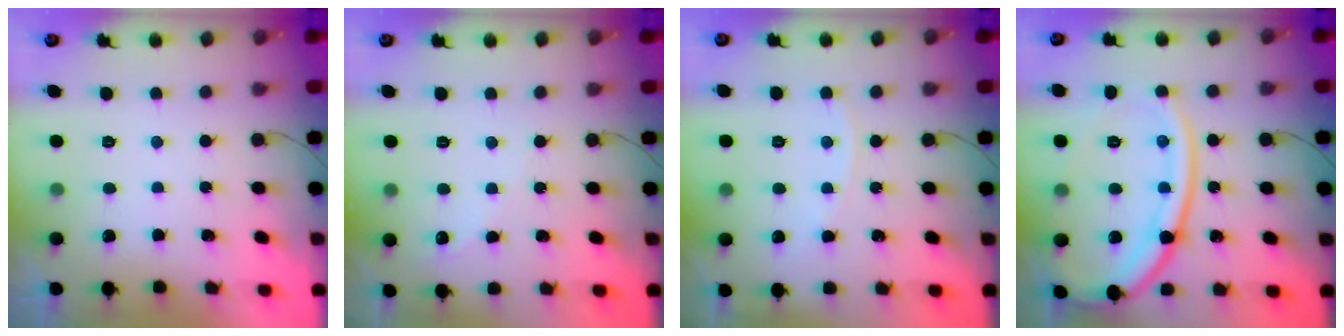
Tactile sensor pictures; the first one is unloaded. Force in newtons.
{"total": 3.3, "press": 3.3, "slide": 0.4}
{"total": 3.5, "press": 3.5, "slide": 0.4}
{"total": 19.9, "press": 19.8, "slide": 2.3}